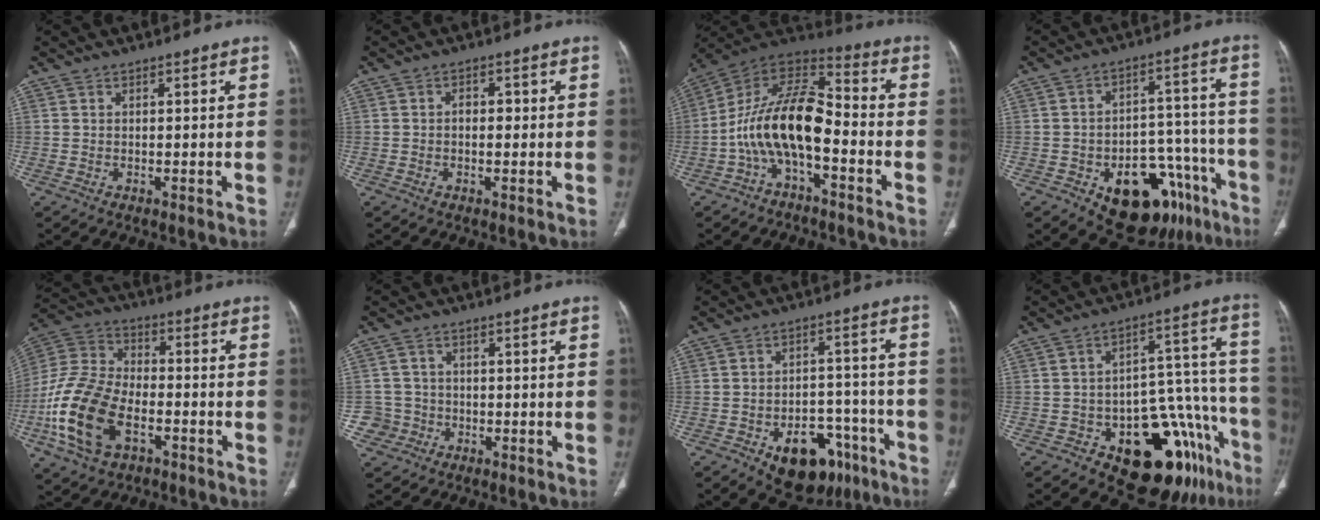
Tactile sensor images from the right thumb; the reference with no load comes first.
{"total": 2.1, "force": [-0.1, 1.4, 1.6], "torque": [-0.018, 0.006, -0.004]}
{"total": 16.0, "force": [-4.6, 7.7, 13.3], "torque": [-0.239, 0.077, -0.089]}
{"total": 20.4, "force": [-10.7, 12.0, 12.6], "torque": [-0.106, 0.084, -0.139]}
{"total": 18.8, "force": [-6.5, 11.2, 13.6], "torque": [-0.283, 0.024, -0.124]}
{"total": 4.2, "force": [-1.4, 4.0, -0.3], "torque": [0.025, 0.017, -0.029]}
{"total": 15.3, "force": [-8.3, 9.5, 8.6], "torque": [-0.072, 0.059, -0.109]}
{"total": 20.6, "force": [-11.4, 9.3, 14.4], "torque": [-0.102, 0.103, -0.151]}